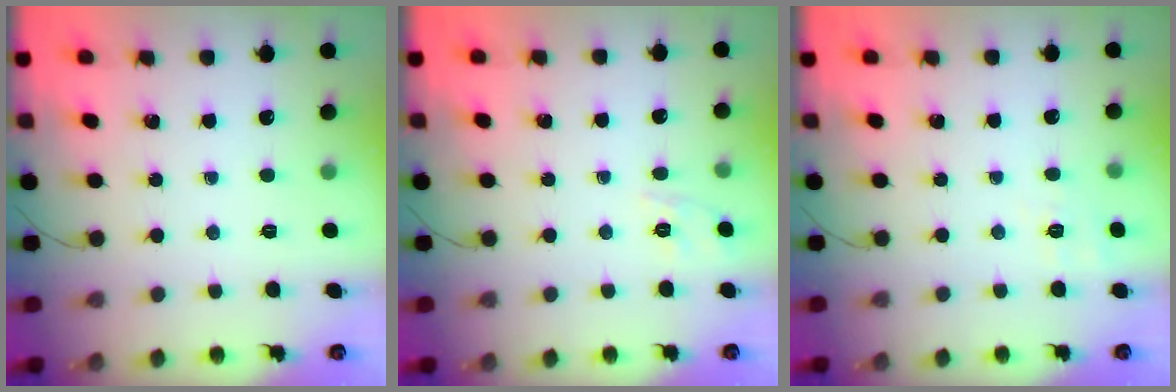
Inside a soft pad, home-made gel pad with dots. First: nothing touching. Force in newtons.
{"total": 2.0, "press": 0.8, "slide": 1.8}
{"total": 5.5, "press": 5.2, "slide": 1.9}